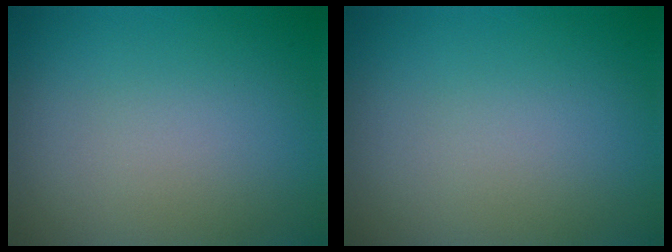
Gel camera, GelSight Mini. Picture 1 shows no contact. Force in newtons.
{"total": 0.0}